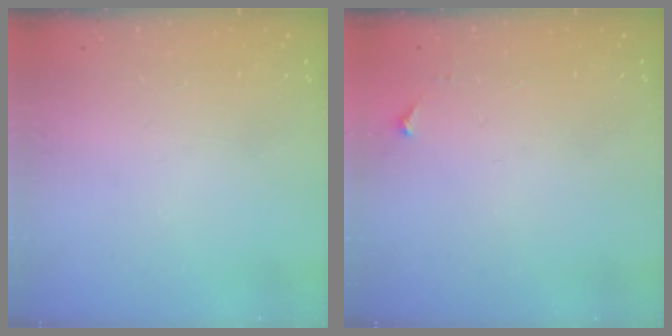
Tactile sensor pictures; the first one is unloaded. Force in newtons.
{"total": 3.4, "press": 3.4, "slide": 0.4}